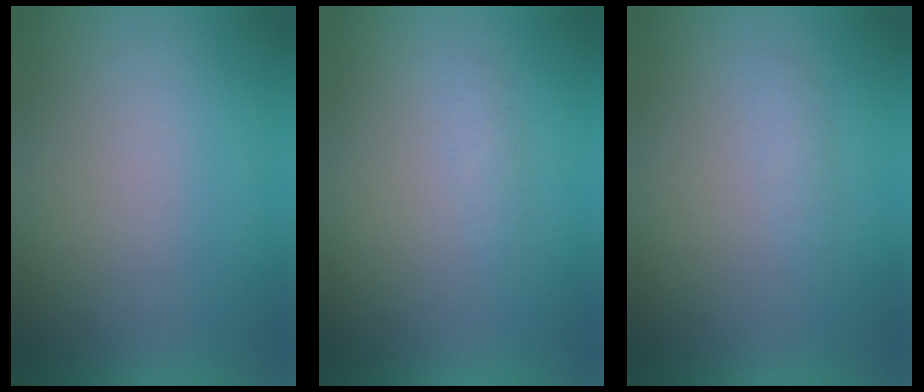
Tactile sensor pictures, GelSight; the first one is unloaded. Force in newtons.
{"total": 1.2}
{"total": 1.3}